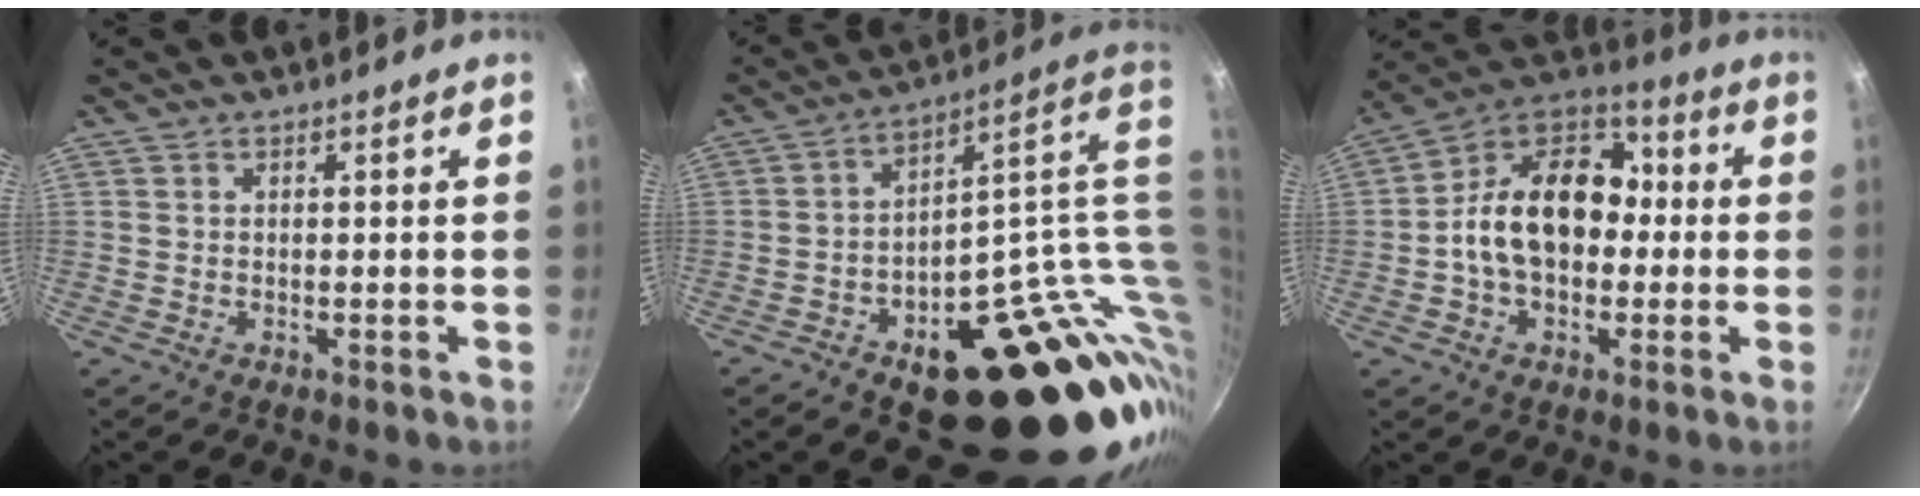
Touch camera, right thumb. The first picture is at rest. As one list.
[{"total": 28.2, "force": [0.8, 15.3, 23.7], "torque": [-0.221, 0.009, 0.037]}, {"total": 18.4, "force": [-0.7, 13.0, 12.9], "torque": [-0.175, 0.051, -0.031]}]